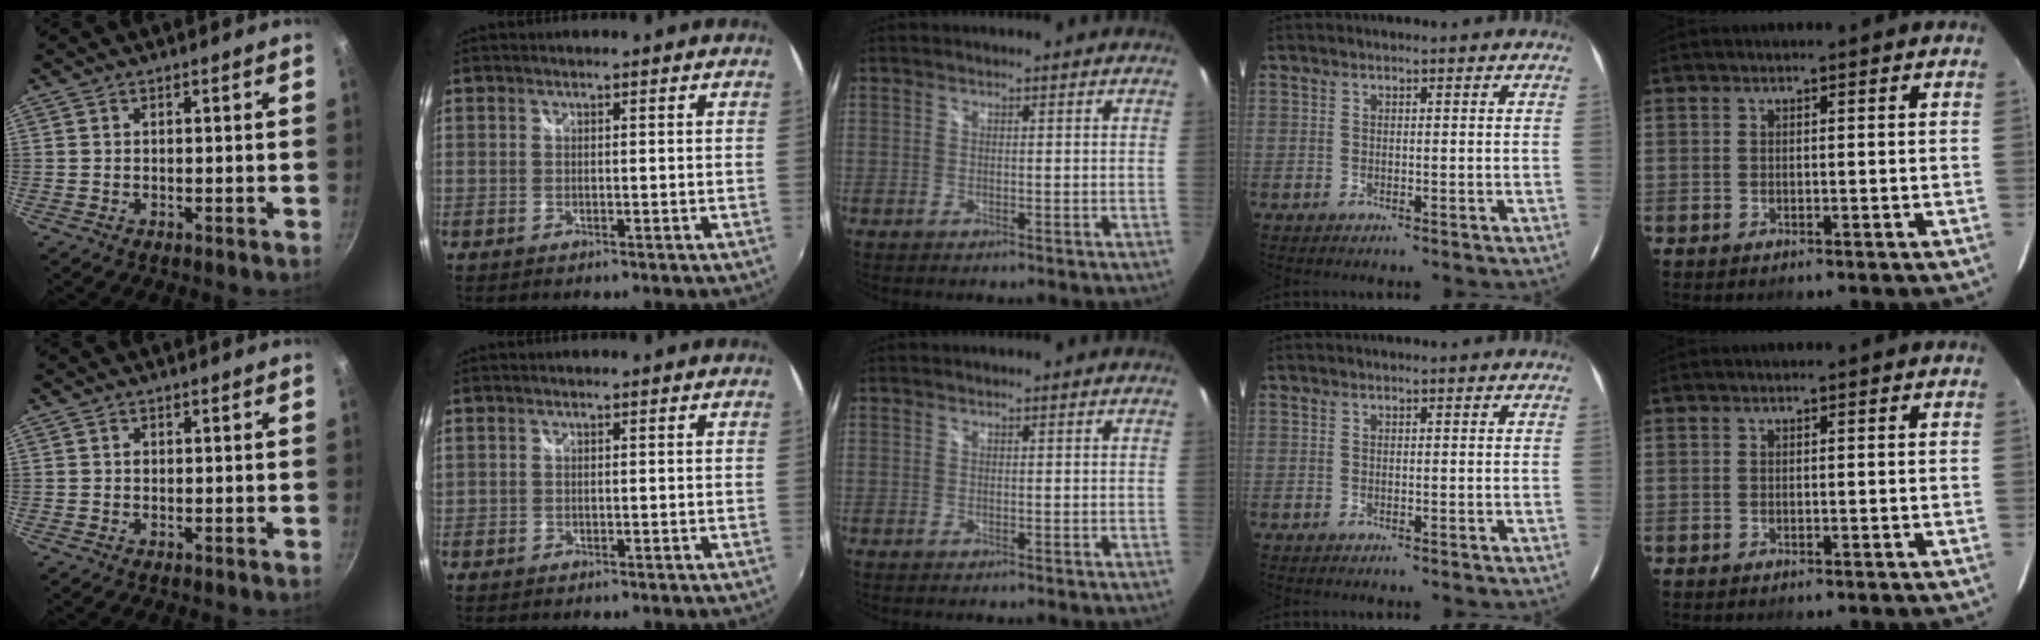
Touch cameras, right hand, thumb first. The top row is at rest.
{"thumb": {"total": 0.7, "force": [0.1, 0.6, 0.3], "torque": [-0.004, 0.003, 0.001]}, "index": {"total": 0.6, "force": [0.2, 0.5, 0.3], "torque": [-0.008, 0.000, 0.004]}}